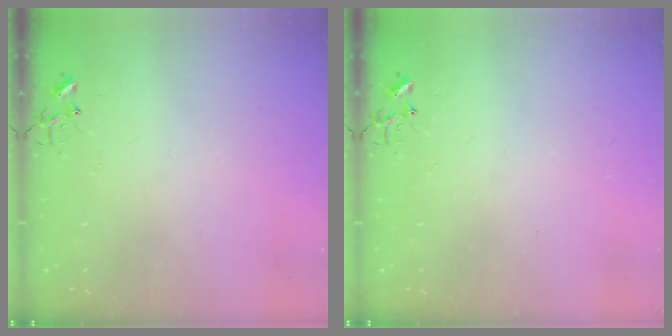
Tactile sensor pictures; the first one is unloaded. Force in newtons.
{"total": 0.0}